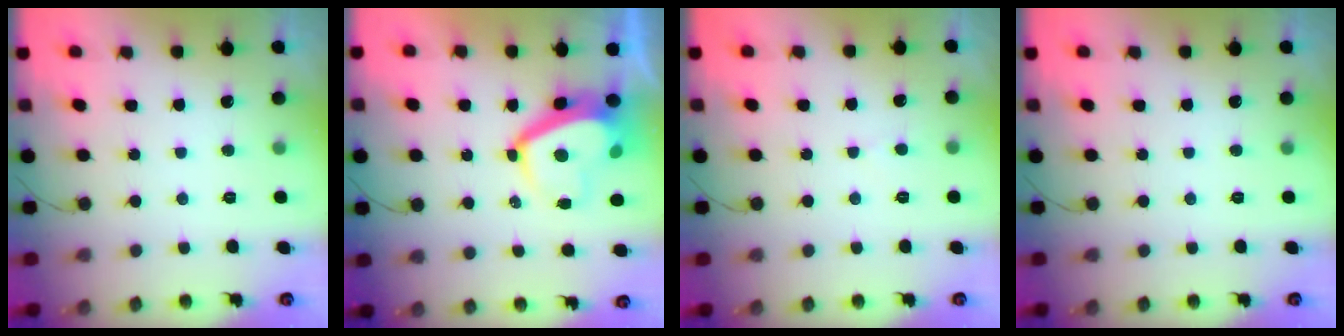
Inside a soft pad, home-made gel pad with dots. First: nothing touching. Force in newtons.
{"total": 7.0, "press": 6.9, "slide": 0.9}
{"total": 2.9, "press": 2.9, "slide": 0.5}
{"total": 0.0}